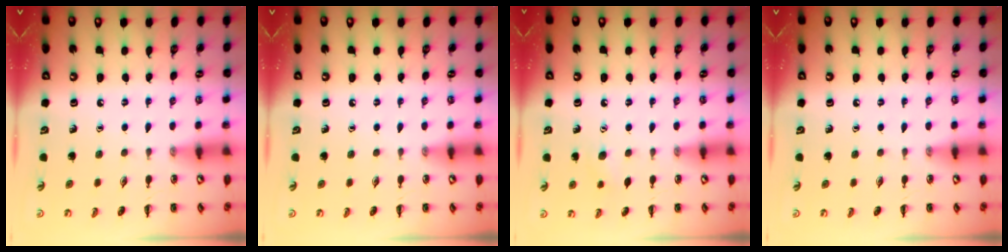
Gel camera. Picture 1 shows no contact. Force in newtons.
{"total": 0.0}
{"total": 7.0, "press": 6.8, "slide": 1.8}
{"total": 0.0}